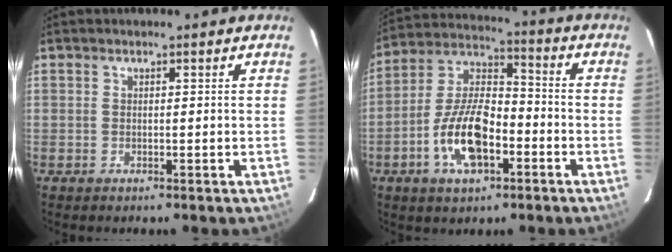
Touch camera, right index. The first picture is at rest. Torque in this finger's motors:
{"motor_torque": [2.00, -0.14, 0.44, 0.10]}